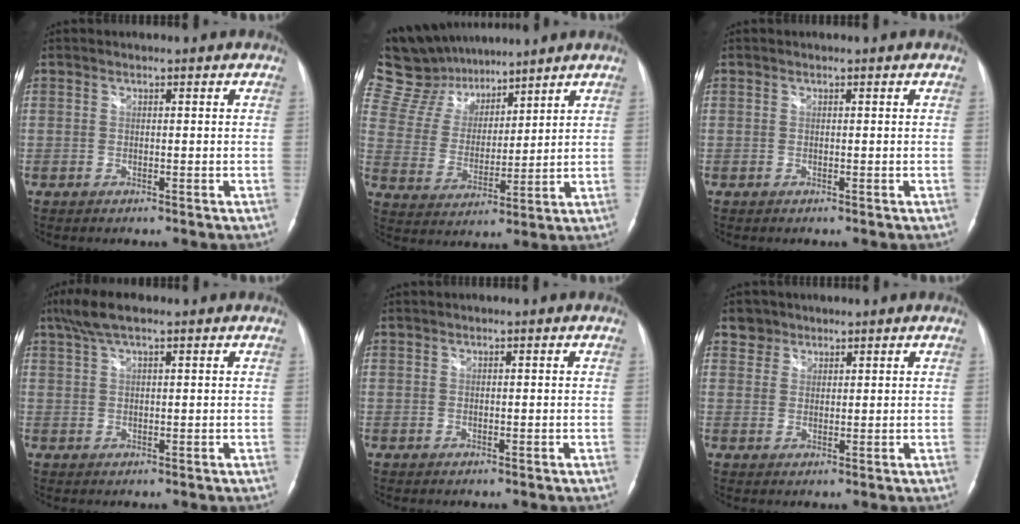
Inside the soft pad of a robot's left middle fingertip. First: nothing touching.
{"total": 15.5, "force": [13.6, 6.0, 4.4], "torque": [-0.096, 0.035, 0.256]}
{"total": 0.0}
{"total": 5.2, "force": [3.7, 1.1, 3.6], "torque": [-0.081, 0.022, 0.070]}
{"total": 0.0}
{"total": 2.8, "force": [2.0, 1.8, -0.4], "torque": [0.014, 0.008, 0.031]}